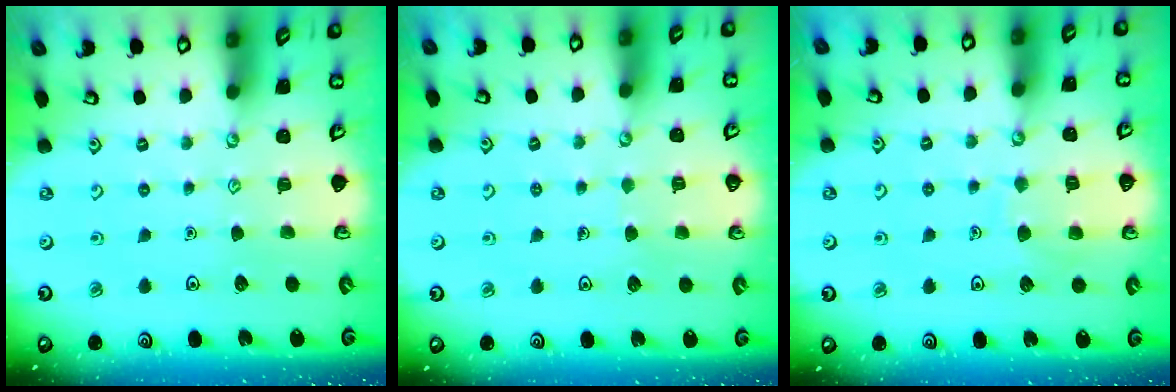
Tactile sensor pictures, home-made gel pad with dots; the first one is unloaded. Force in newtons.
{"total": 2.9, "press": 2.9, "slide": 0.2}
{"total": 6.7, "press": 6.7, "slide": 0.7}